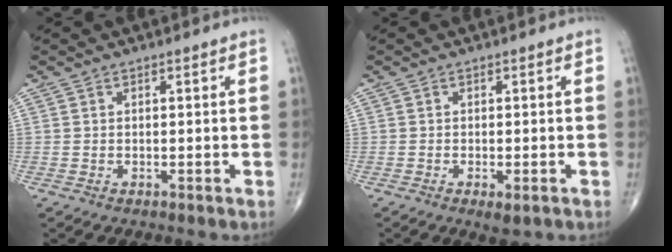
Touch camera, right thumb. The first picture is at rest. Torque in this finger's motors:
{"motor_torque": [0.12, 0.13, 0.15, 0.15, 0.03]}